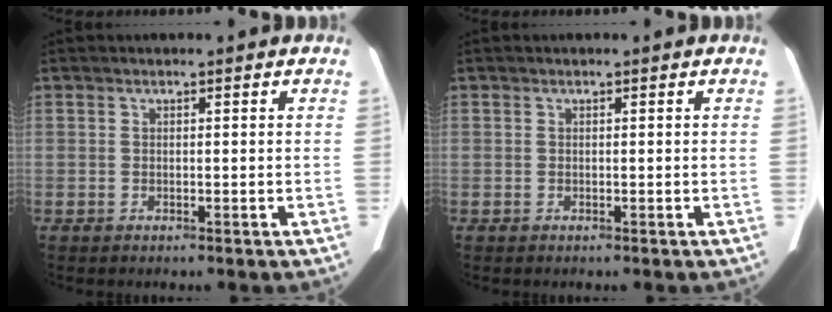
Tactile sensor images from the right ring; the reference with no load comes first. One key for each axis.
{"total": 0.0}